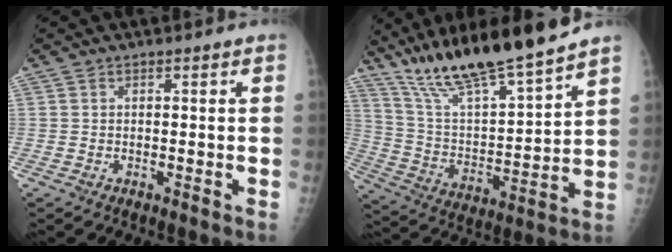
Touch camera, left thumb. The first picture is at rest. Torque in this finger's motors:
{"motor_torque": [1.15, -0.48, 1.01, -1.77, 0.09]}